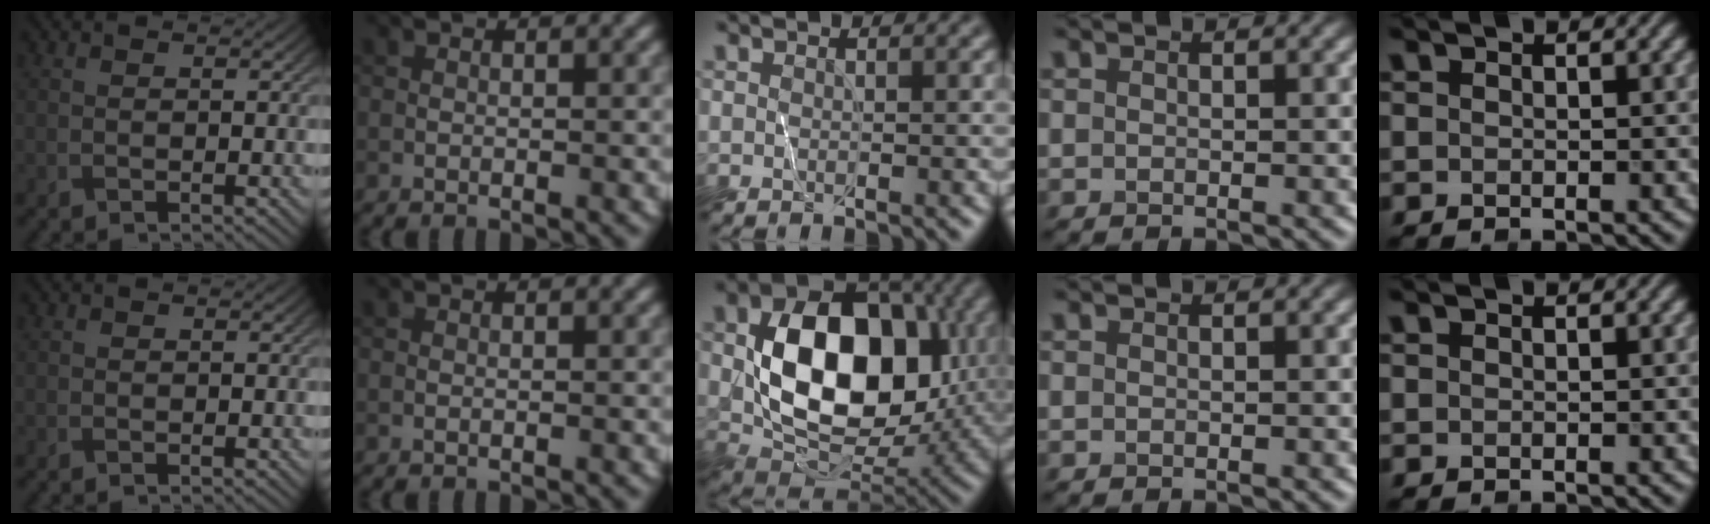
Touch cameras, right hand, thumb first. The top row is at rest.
{"middle": {"total": 11.8, "force": [1.2, 8.1, 8.6], "torque": [-0.127, 0.000, 0.024]}}